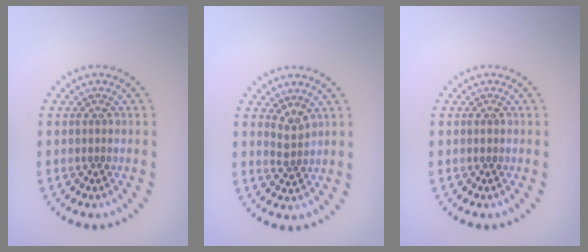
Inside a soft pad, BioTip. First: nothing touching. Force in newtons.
{"total": 1.6, "press": 1.2, "slide": 1.1}
{"total": 0.6, "press": 0.6, "slide": 0.1}